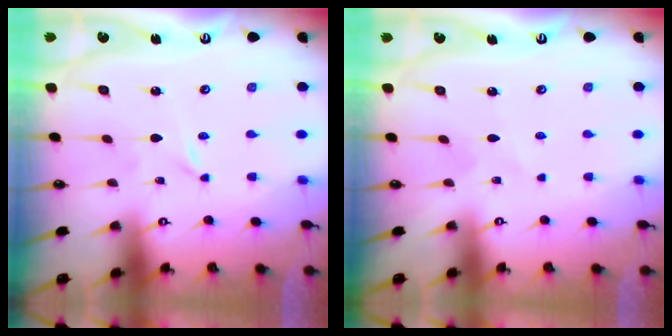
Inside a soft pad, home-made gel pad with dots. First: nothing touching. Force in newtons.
{"total": 2.4, "press": 2.4, "slide": 0.2}